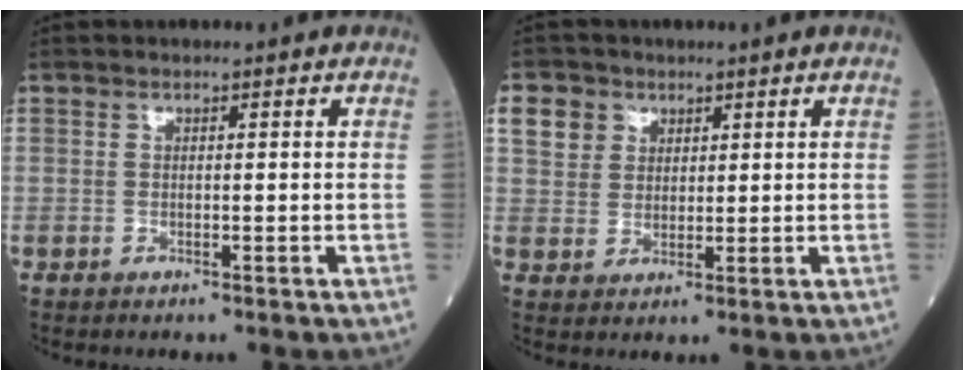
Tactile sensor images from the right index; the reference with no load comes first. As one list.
[{"total": 4.9, "force": [2.3, 4.2, 1.1], "torque": [-0.024, 0.016, 0.048]}]